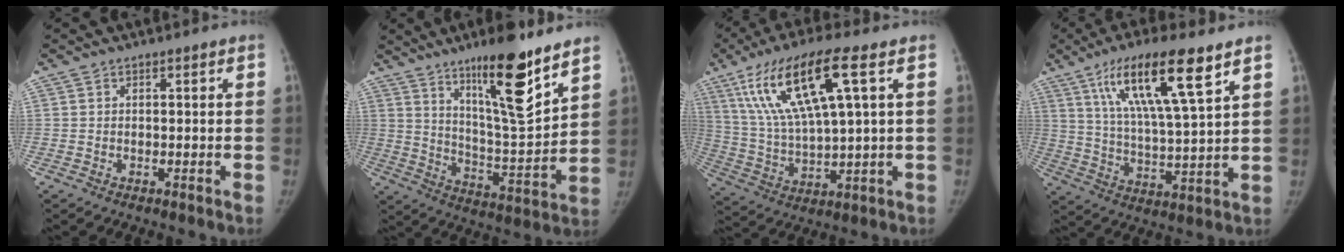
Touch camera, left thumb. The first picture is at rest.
{"total": 17.5, "force": [11.2, 3.1, 13.0], "torque": [-0.188, -0.078, 0.192]}
{"total": 18.3, "force": [7.4, 4.1, 16.2], "torque": [-0.325, -0.007, 0.139]}
{"total": 17.0, "force": [9.1, 3.0, 14.1], "torque": [-0.247, -0.033, 0.165]}